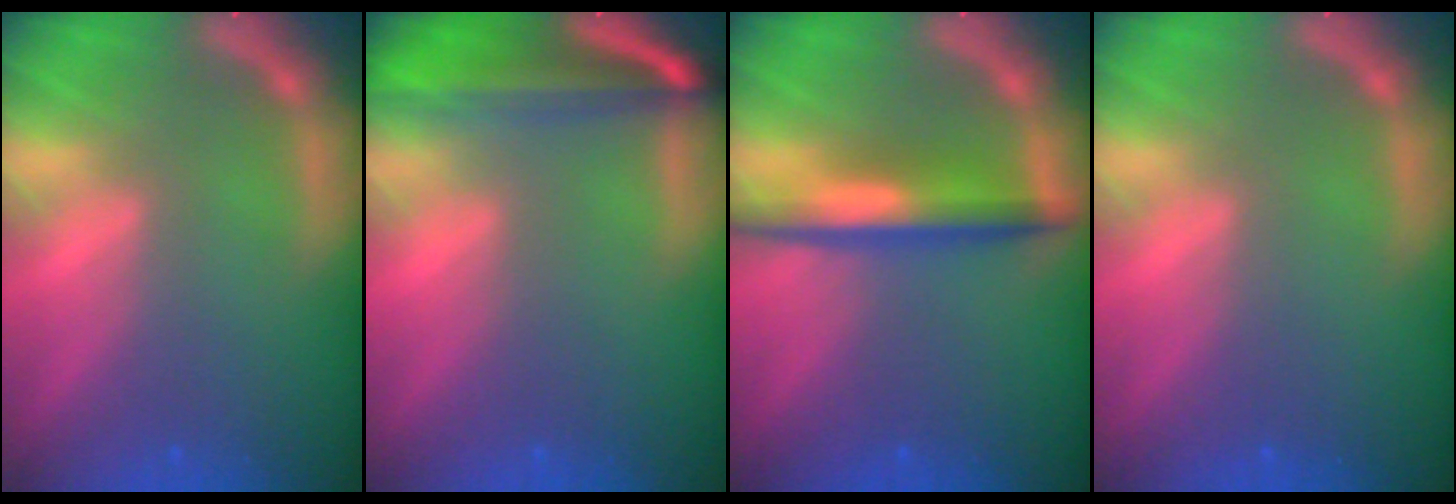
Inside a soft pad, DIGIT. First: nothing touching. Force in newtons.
{"total": 8.0}
{"total": 5.0}
{"total": 0.0}